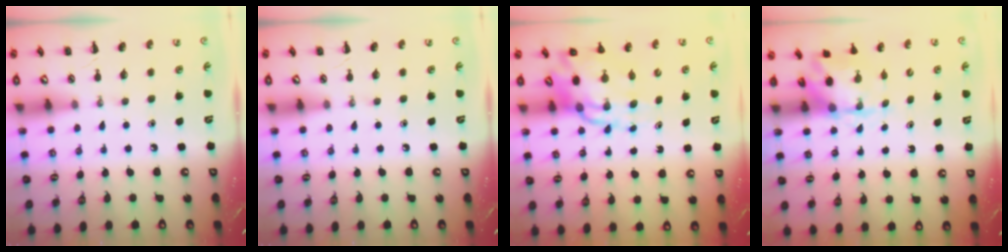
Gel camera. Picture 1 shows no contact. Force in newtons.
{"total": 0.0}
{"total": 13.2, "press": 12.5, "slide": 4.2}
{"total": 3.7, "press": 3.5, "slide": 1.1}